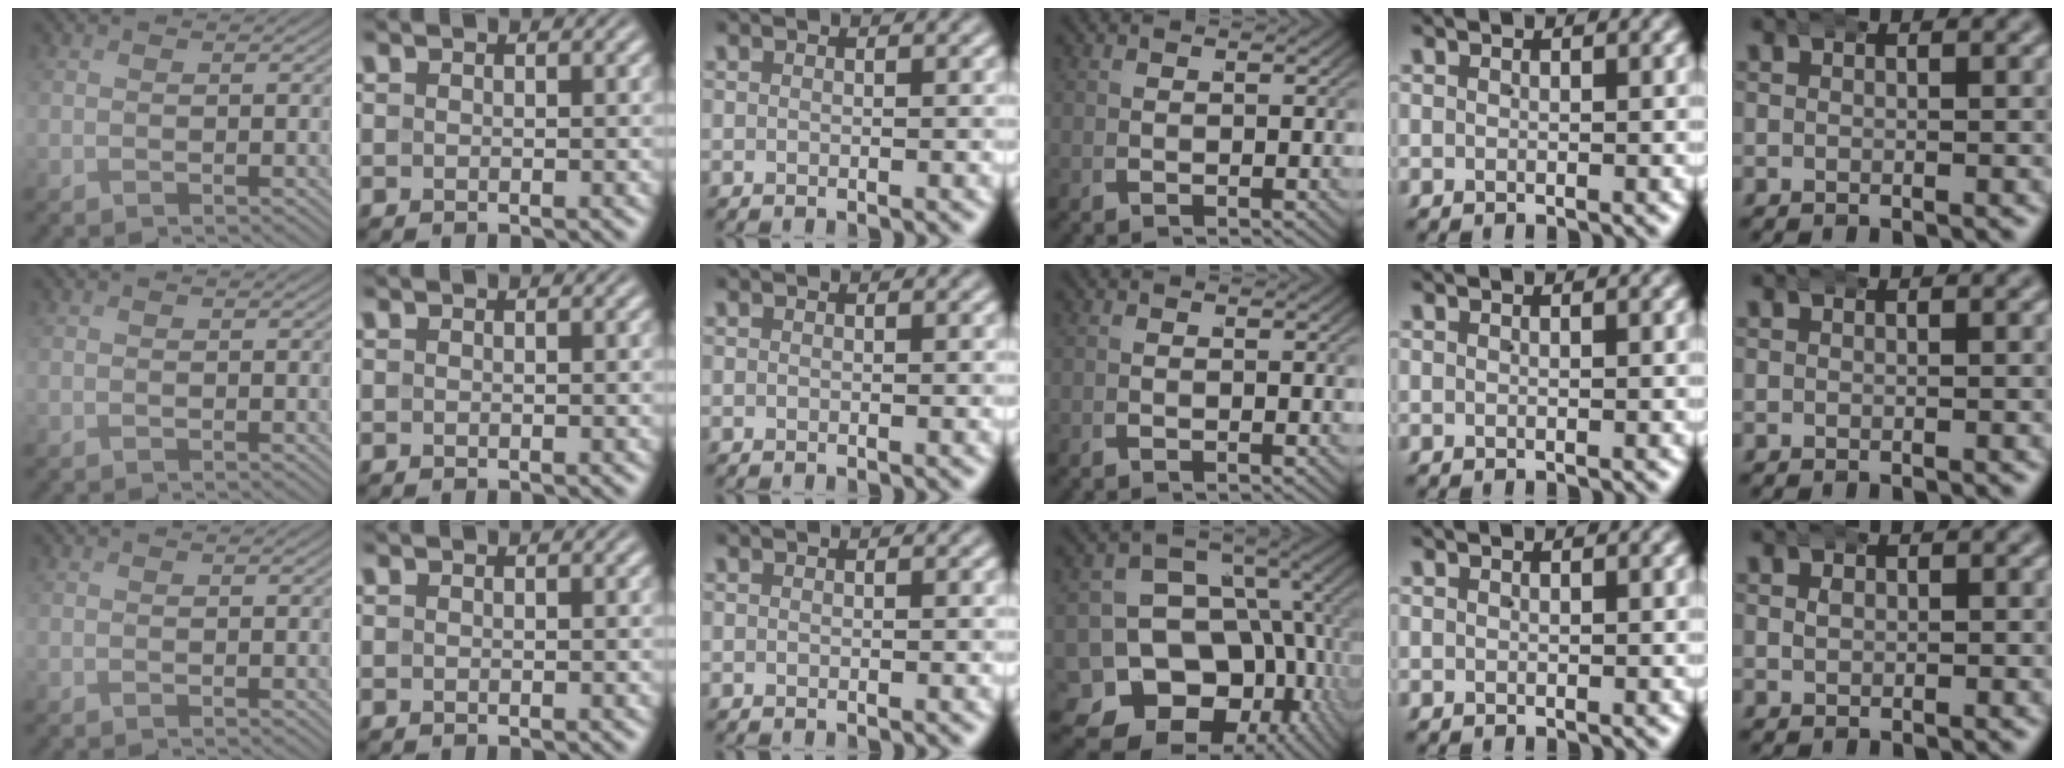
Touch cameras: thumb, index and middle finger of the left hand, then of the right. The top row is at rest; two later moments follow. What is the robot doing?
{"motion": "wrap", "object": "aluminum foil"}